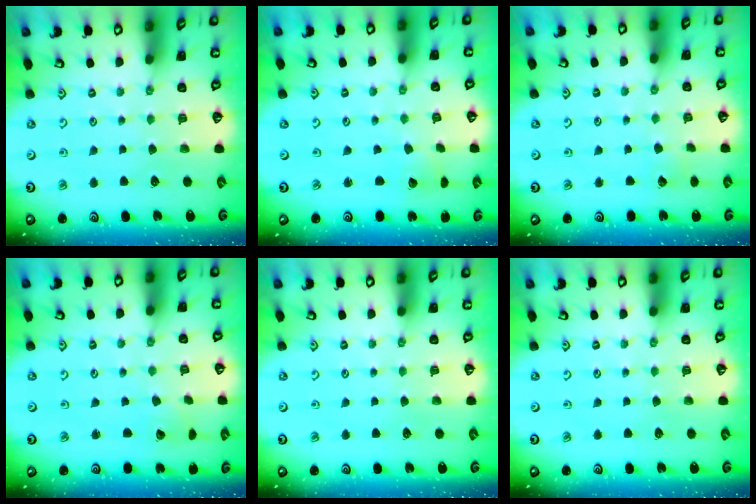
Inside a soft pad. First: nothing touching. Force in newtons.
{"total": 2.5, "press": 2.5, "slide": 0.1}
{"total": 2.7, "press": 2.7, "slide": 0.2}
{"total": 2.0, "press": 2.0, "slide": 0.2}
{"total": 0.0}
{"total": 0.0}